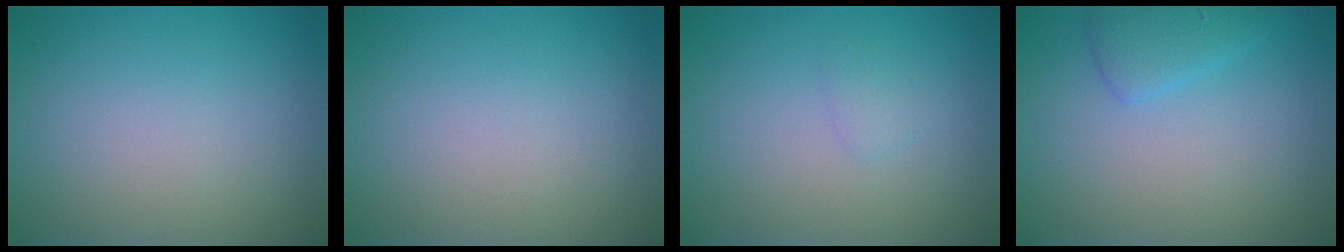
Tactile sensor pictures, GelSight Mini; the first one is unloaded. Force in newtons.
{"total": 0.0}
{"total": 0.8, "press": 0.8, "slide": 0.1}
{"total": 2.0, "press": 2.0, "slide": 0.2}